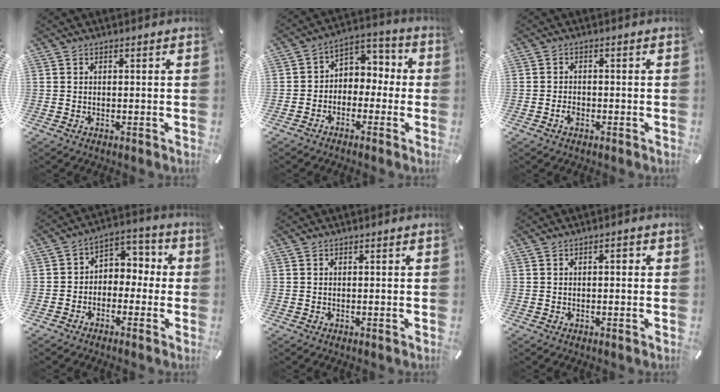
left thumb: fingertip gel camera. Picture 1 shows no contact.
{"total": 5.8, "force": [-1.9, 5.3, 1.2], "torque": [-0.017, 0.017, -0.039]}
{"total": 2.0, "force": [-1.0, 1.2, 1.2], "torque": [-0.024, 0.005, -0.020]}
{"total": 5.6, "force": [-2.3, 4.9, 1.6], "torque": [-0.022, 0.023, -0.048]}
{"total": 0.0}
{"total": 1.6, "force": [-0.1, 0.7, 1.4], "torque": [-0.027, 0.006, -0.004]}